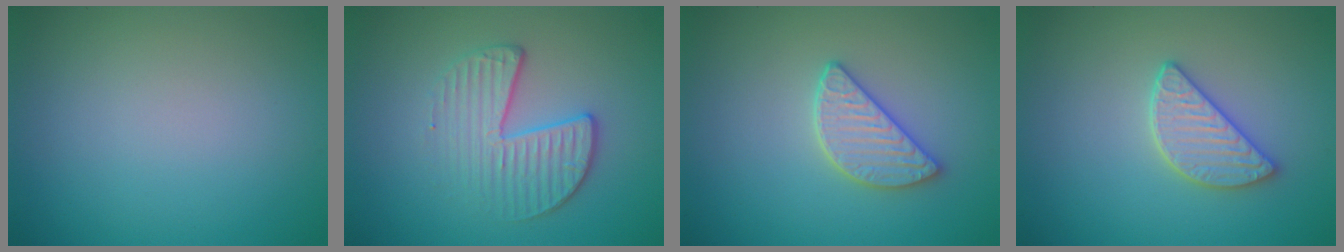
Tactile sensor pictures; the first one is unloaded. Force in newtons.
{"total": 3.8, "press": 3.1, "slide": 2.1}
{"total": 2.9, "press": 2.8, "slide": 0.9}
{"total": 2.9, "press": 2.8, "slide": 0.9}